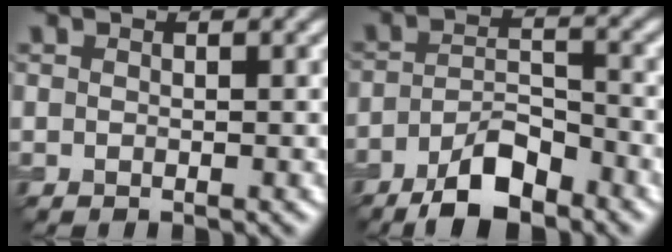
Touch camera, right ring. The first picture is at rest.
{"total": 6.0, "force": [-4.1, 2.1, 3.8], "torque": [-0.068, 0.002, -0.075]}